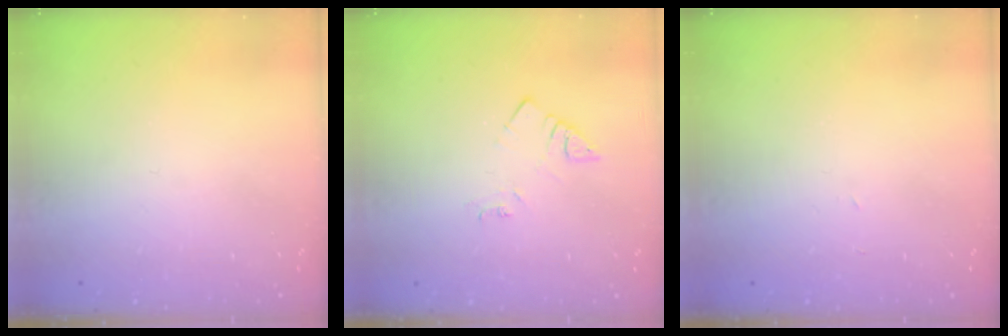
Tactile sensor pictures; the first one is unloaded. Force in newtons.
{"total": 2.9, "press": 2.9, "slide": 0.6}
{"total": 2.0, "press": 2.0, "slide": 0.3}